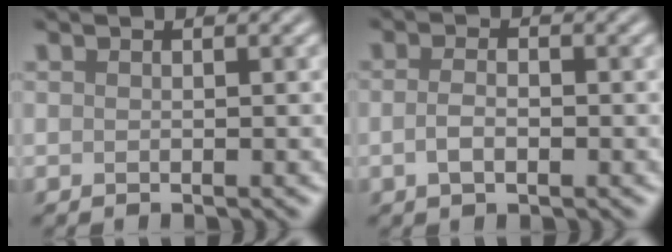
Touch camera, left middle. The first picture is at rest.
{"total": 1.9, "force": [-0.5, 1.0, 1.6], "torque": [-0.034, -0.001, -0.012]}